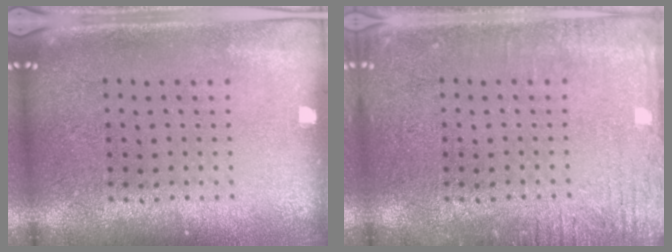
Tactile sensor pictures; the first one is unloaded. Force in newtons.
{"total": 2.5, "press": 2.5, "slide": 0.3}